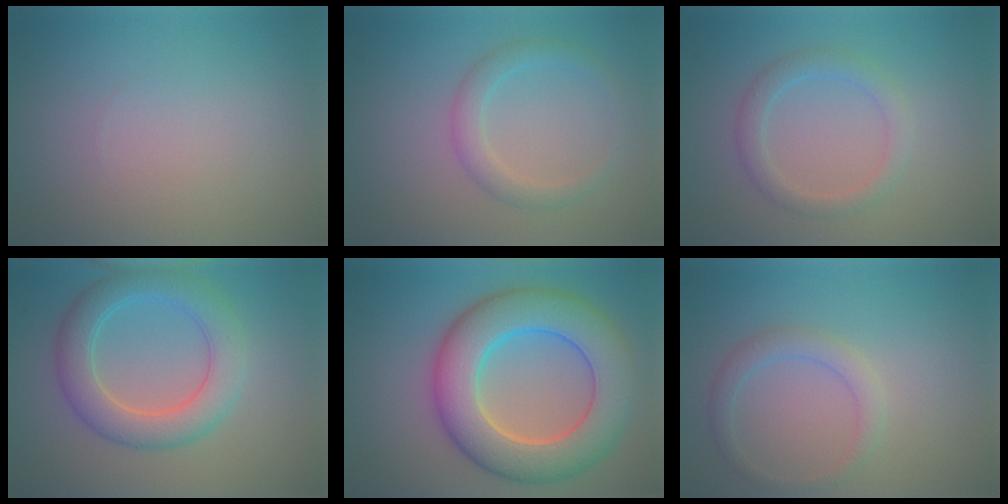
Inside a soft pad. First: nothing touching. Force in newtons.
{"total": 2.4, "press": 2.4, "slide": 0.0}
{"total": 2.4, "press": 2.4, "slide": 0.1}
{"total": 5.4, "press": 5.4, "slide": 0.1}
{"total": 10.5, "press": 10.5, "slide": 0.1}
{"total": 2.0, "press": 2.0, "slide": 0.1}